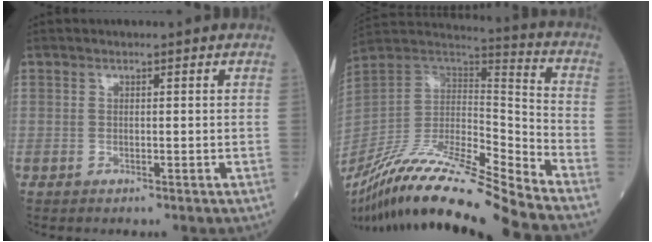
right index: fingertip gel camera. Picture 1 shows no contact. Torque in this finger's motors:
{"motor_torque": [-0.48, -1.22, 0.11, 0.08]}